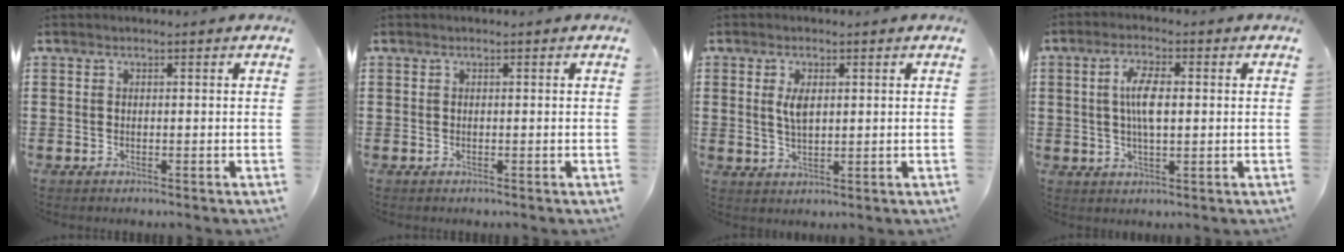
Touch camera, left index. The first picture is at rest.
{"total": 0.0}
{"total": 3.4, "force": [1.0, 1.4, 3.0], "torque": [-0.064, 0.006, 0.016]}
{"total": 5.7, "force": [0.6, 2.0, 5.3], "torque": [-0.111, 0.006, 0.006]}